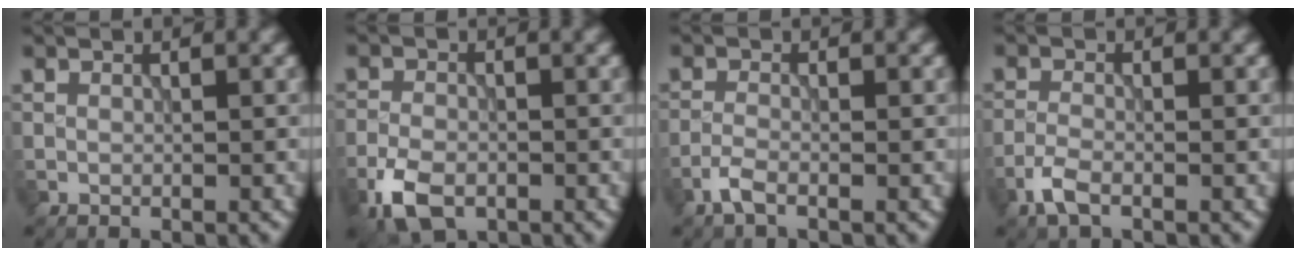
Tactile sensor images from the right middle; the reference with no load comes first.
{"total": 4.6, "force": [-2.6, 2.5, 2.8], "torque": [-0.061, -0.006, -0.058]}
{"total": 1.7, "force": [-1.2, 0.5, 1.2], "torque": [-0.031, 0.000, -0.032]}
{"total": 2.2, "force": [-1.4, 0.8, 1.5], "torque": [-0.038, -0.001, -0.037]}